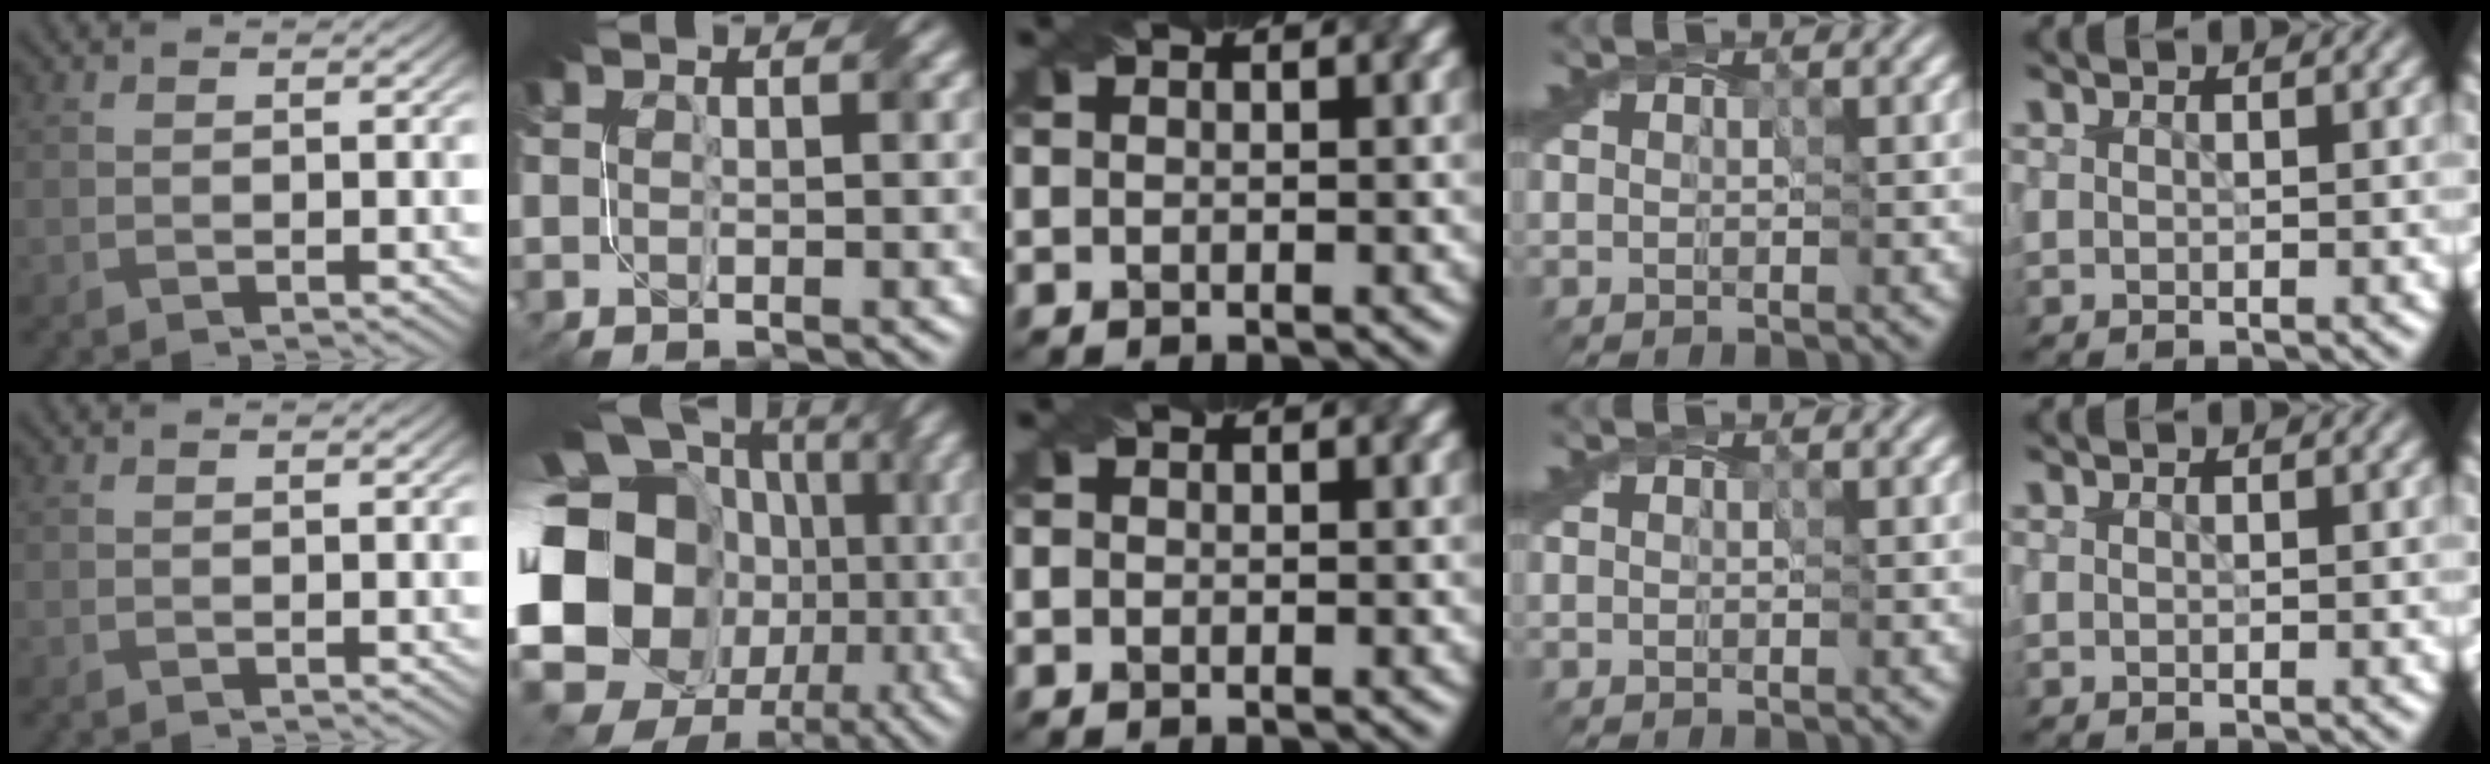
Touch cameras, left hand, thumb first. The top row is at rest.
{"index": {"total": 20.1, "force": [-3.0, 16.2, 11.4], "torque": [-0.229, -0.012, -0.073]}, "middle": {"total": 0.5, "force": [0.0, 0.5, 0.2], "torque": [0.002, 0.007, -0.008]}}